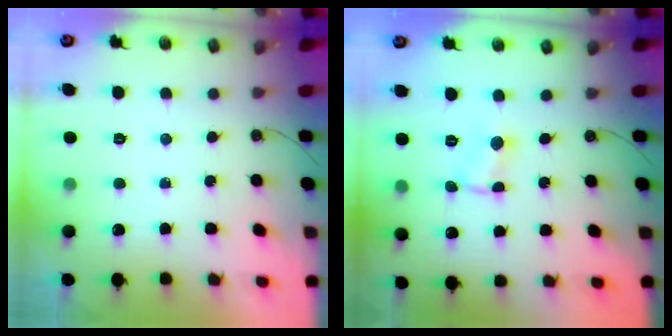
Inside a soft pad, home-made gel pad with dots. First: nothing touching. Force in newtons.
{"total": 1.2, "press": 1.2, "slide": 0.2}